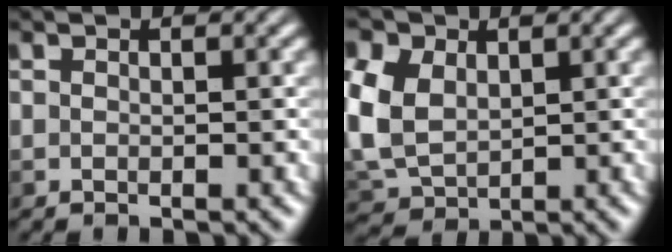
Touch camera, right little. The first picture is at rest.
{"total": 8.8, "force": [1.6, 6.4, 5.7], "torque": [-0.155, 0.016, 0.029]}